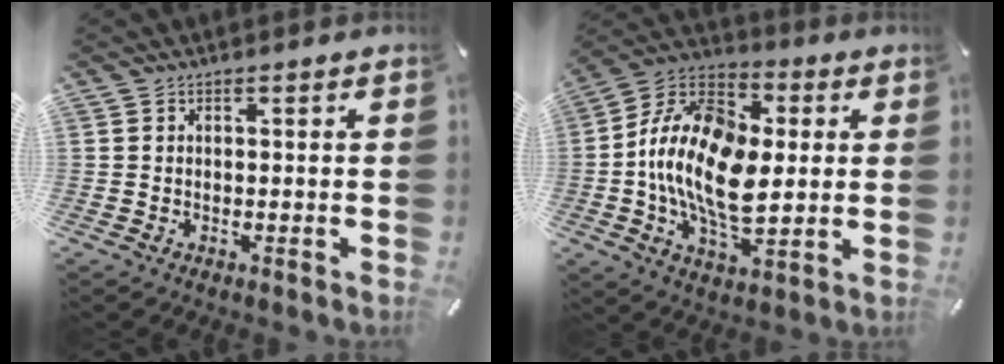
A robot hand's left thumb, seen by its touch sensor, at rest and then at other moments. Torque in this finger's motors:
{"motor_torque": [2.34, 2.67, 1.69, -1.07, 0.37]}